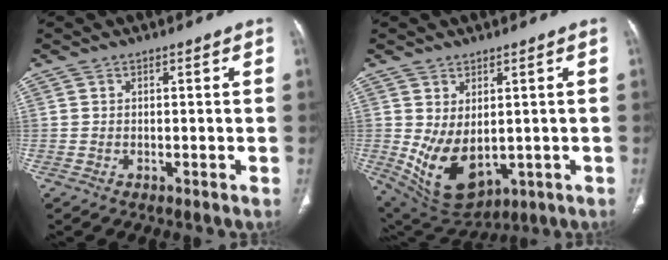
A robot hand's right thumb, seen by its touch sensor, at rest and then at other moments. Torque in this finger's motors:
{"motor_torque": [-0.58, 0.91, 1.22, 0.24, 0.43]}